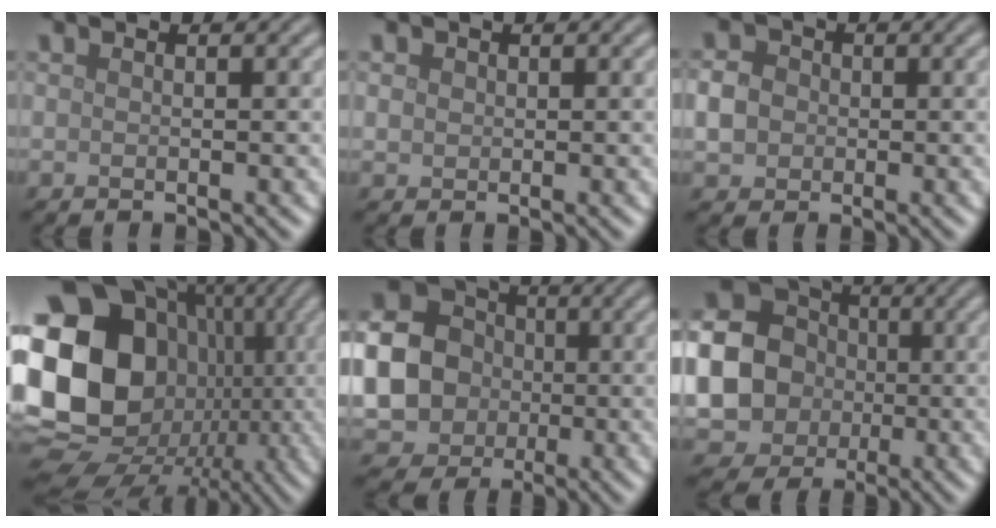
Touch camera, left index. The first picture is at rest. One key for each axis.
{"total": 0.9, "fx": 0.3, "fy": 0.8, "fz": 0.2, "tx": -0.002, "ty": -0.001, "tz": 0.005}
{"total": 2.8, "fx": -0.2, "fy": 2.5, "fz": 1.2, "tx": -0.021, "ty": 0.003, "tz": -0.006}
{"total": 22.1, "fx": -0.4, "fy": 18.9, "fz": 11.5, "tx": -0.218, "ty": 0.014, "tz": -0.041}
{"total": 17.8, "fx": -0.5, "fy": 16.6, "fz": 6.2, "tx": -0.182, "ty": -0.010, "tz": -0.050}
{"total": 21.8, "fx": -0.7, "fy": 20.6, "fz": 7.1, "tx": -0.191, "ty": -0.005, "tz": -0.064}